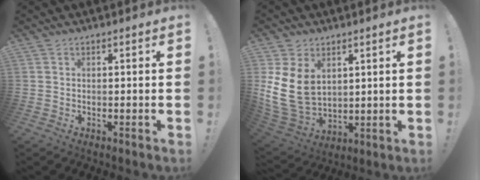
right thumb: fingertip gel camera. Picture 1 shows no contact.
{"total": 14.5, "force": [3.1, 10.7, 9.3], "torque": [-0.195, -0.021, 0.066]}